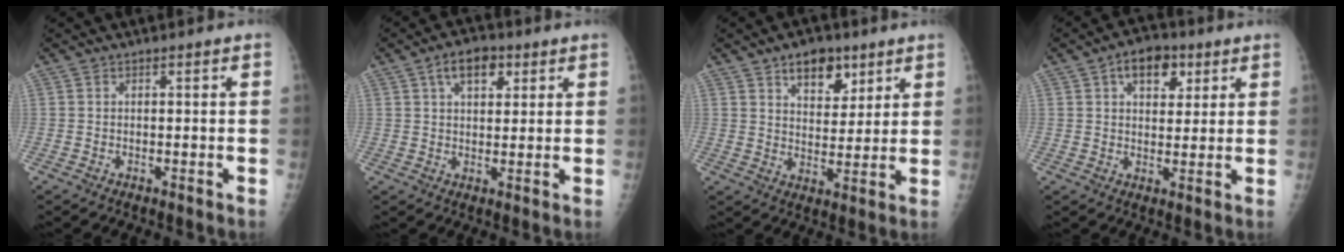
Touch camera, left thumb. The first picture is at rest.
{"total": 6.9, "force": [3.2, 4.0, 4.6], "torque": [-0.051, -0.002, 0.048]}
{"total": 8.8, "force": [5.3, 5.0, 4.9], "torque": [-0.038, -0.028, 0.083]}
{"total": 8.4, "force": [3.8, 5.2, 5.3], "torque": [-0.046, -0.005, 0.053]}